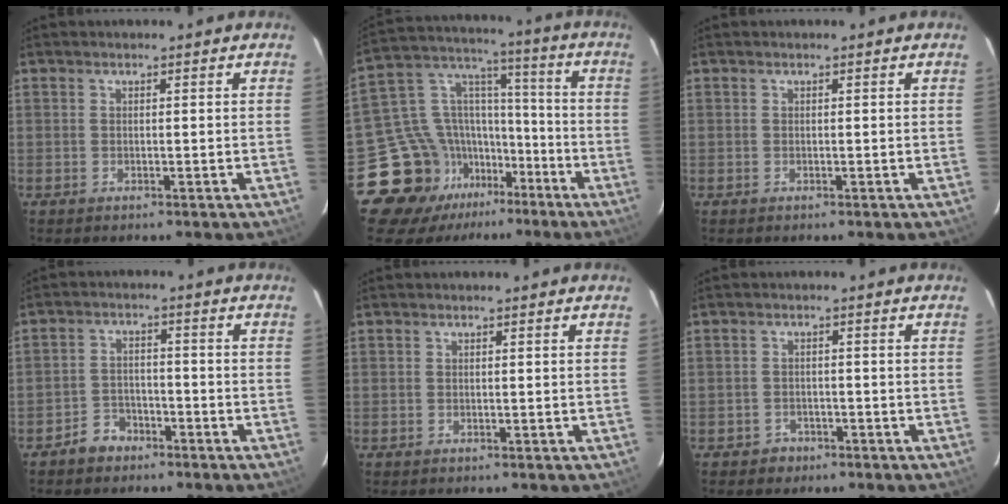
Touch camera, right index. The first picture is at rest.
{"total": 16.5, "force": [-10.9, 11.6, 4.3], "torque": [-0.105, 0.056, -0.181]}
{"total": 0.0}
{"total": 4.8, "force": [-3.6, 3.0, 0.9], "torque": [-0.031, 0.014, -0.059]}
{"total": 0.0}
{"total": 3.0, "force": [-1.9, 2.3, 0.1], "torque": [-0.011, 0.008, -0.026]}